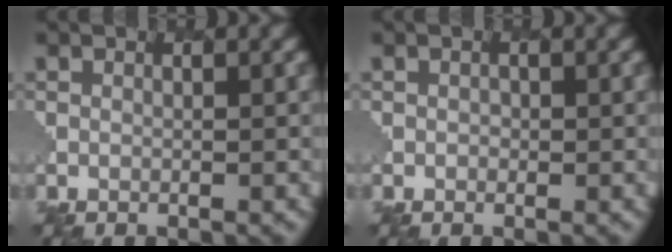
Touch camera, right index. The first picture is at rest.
{"total": 1.2, "force": [-0.1, 1.2, 0.2], "torque": [-0.019, -0.008, -0.008]}